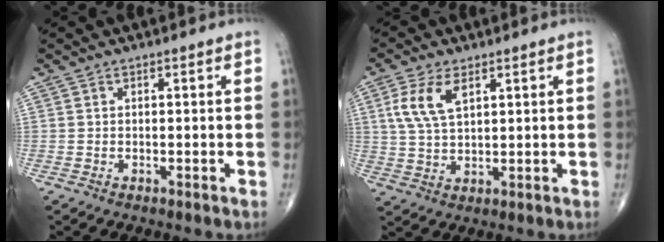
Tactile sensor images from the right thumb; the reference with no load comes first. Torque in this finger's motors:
{"motor_torque": [0.45, 0.46, 0.78, 0.32, 0.28]}